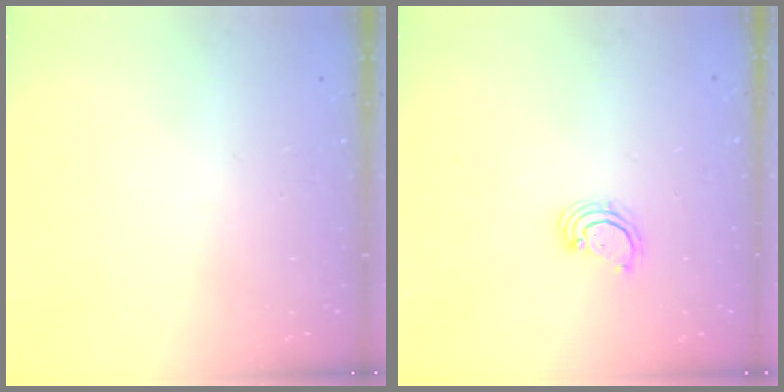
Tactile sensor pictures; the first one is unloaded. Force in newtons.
{"total": 2.8, "press": 2.8, "slide": 0.3}